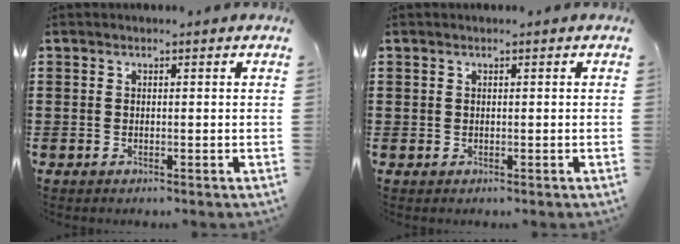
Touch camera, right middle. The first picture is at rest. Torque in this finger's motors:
{"motor_torque": [-0.18, 0.08, 0.00, 0.00]}